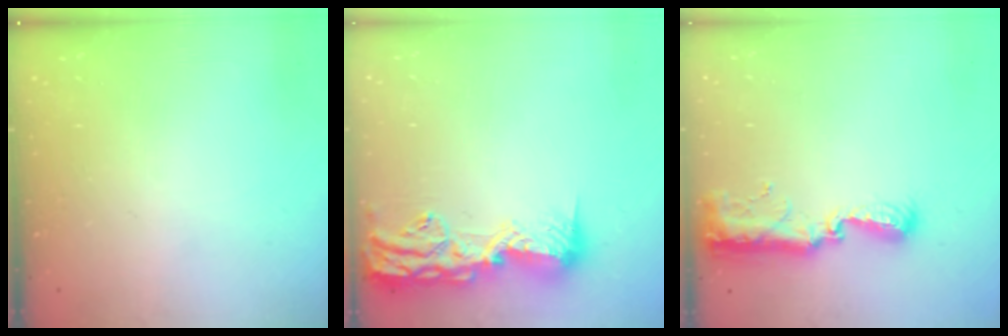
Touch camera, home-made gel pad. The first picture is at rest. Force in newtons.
{"total": 16.3, "press": 15.9, "slide": 3.5}
{"total": 12.8, "press": 11.4, "slide": 5.9}